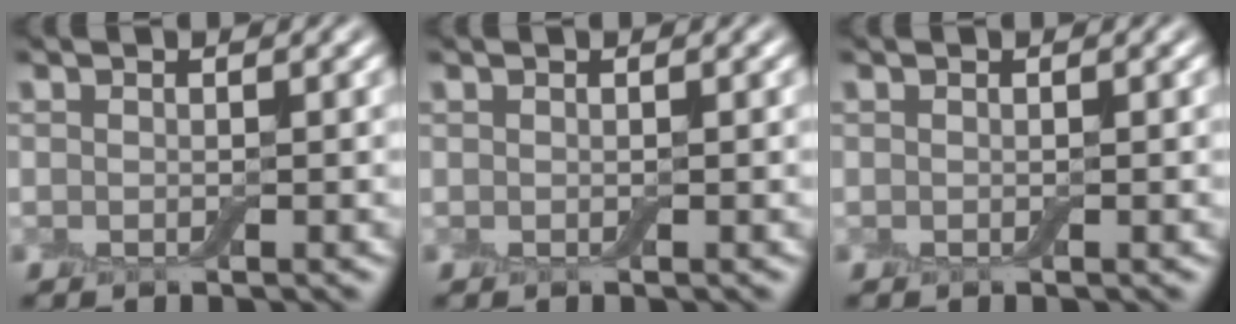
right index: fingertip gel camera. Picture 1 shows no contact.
{"total": 0.0}
{"total": 0.0}